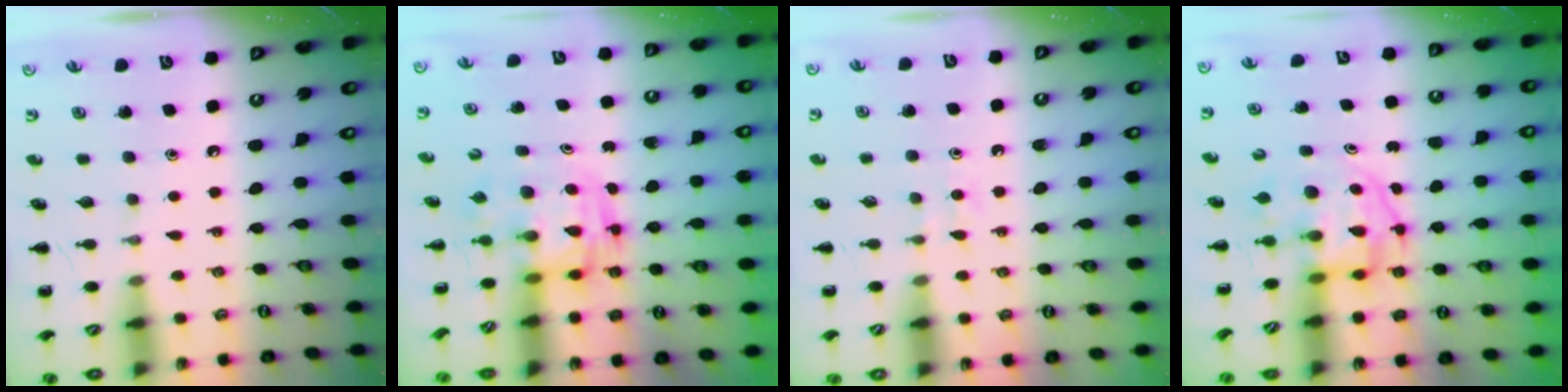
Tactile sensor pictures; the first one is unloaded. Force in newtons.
{"total": 3.0, "press": 3.0, "slide": 0.5}
{"total": 2.6, "press": 2.5, "slide": 0.9}
{"total": 3.3, "press": 3.3, "slide": 0.5}